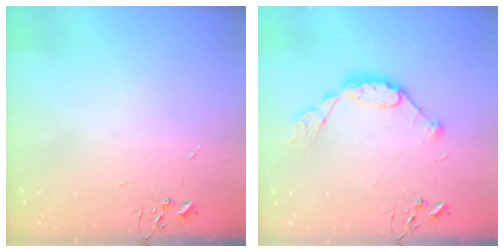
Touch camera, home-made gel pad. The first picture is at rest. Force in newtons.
{"total": 11.5, "press": 11.4, "slide": 0.9}